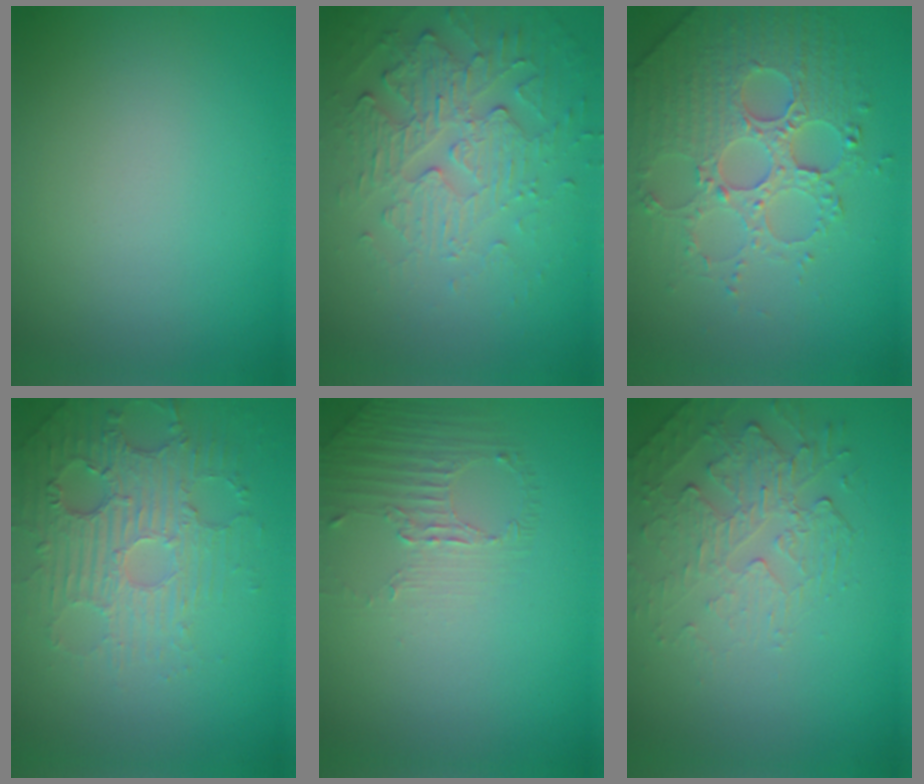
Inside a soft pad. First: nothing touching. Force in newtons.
{"total": 4.3, "press": 3.5, "slide": 2.6}
{"total": 5.1, "press": 4.9, "slide": 1.2}
{"total": 4.1, "press": 3.8, "slide": 1.7}
{"total": 1.4, "press": 0.8, "slide": 1.1}
{"total": 2.4, "press": 1.7, "slide": 1.7}